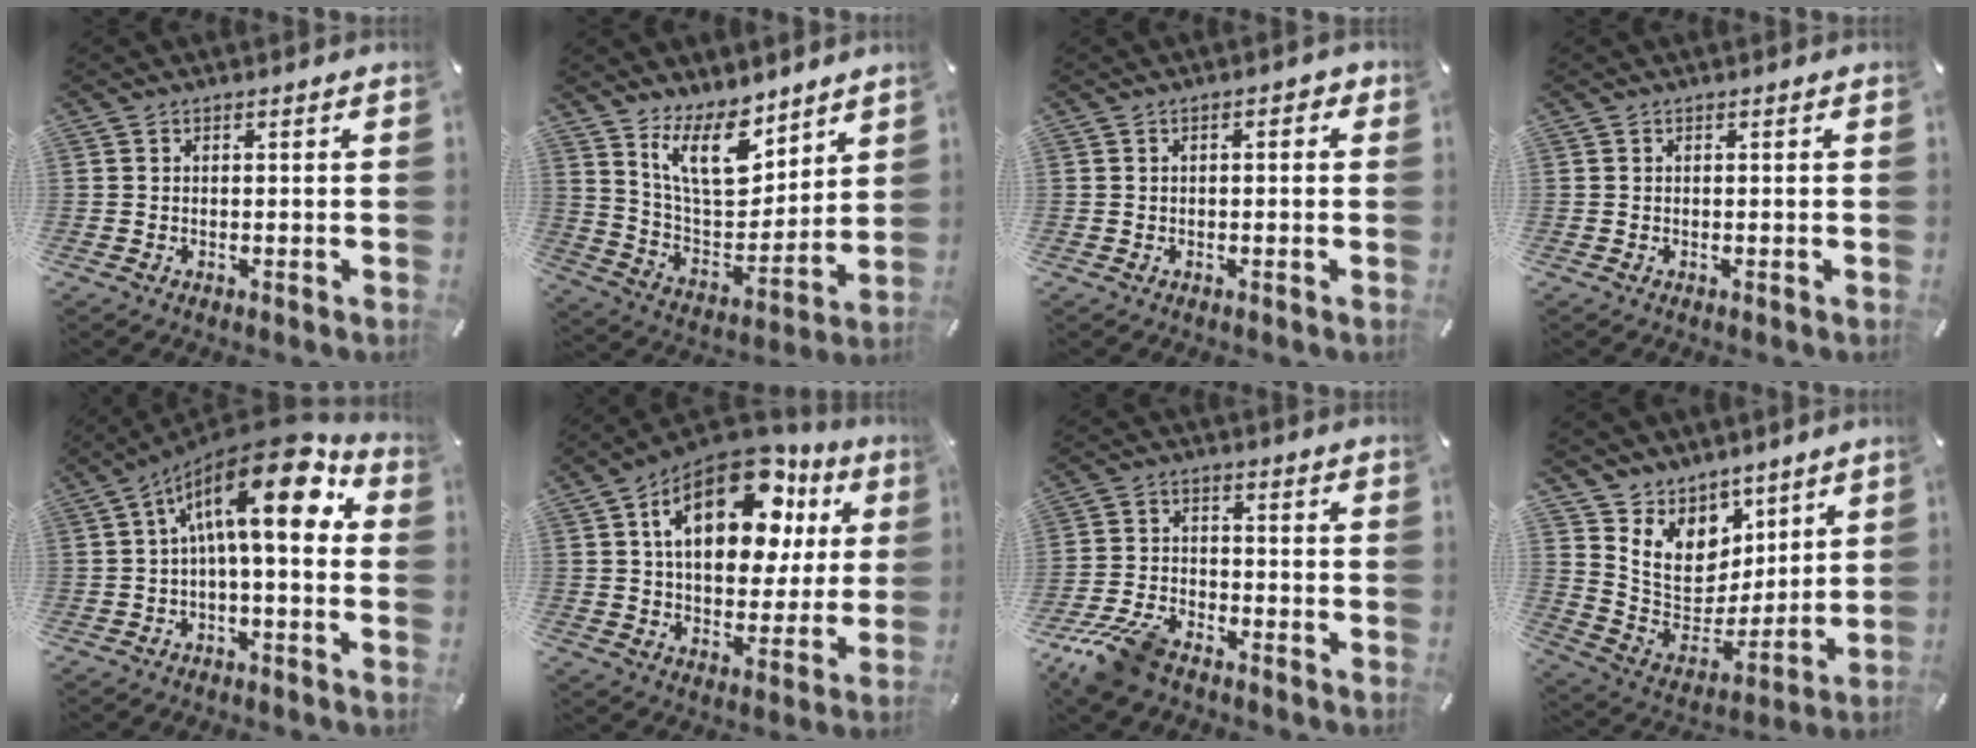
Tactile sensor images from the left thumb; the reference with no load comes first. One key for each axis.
{"total": 16.0, "fx": 10.6, "fy": 7.8, "fz": 9.0, "tx": -0.163, "ty": -0.058, "tz": 0.197}
{"total": 1.8, "fx": -0.2, "fy": 0.8, "fz": 1.6, "tx": -0.021, "ty": 0.003, "tz": -0.007}
{"total": 0.0}
{"total": 18.4, "fx": 5.0, "fy": 6.6, "fz": 16.4, "tx": -0.271, "ty": -0.033, "tz": 0.073}
{"total": 23.3, "fx": 9.9, "fy": 13.1, "fz": 16.6, "tx": -0.273, "ty": -0.045, "tz": 0.162}
{"total": 10.2, "fx": -7.8, "fy": 4.5, "fz": 4.8, "tx": -0.099, "ty": 0.035, "tz": -0.149}
{"total": 11.5, "fx": 5.8, "fy": 9.4, "fz": 3.2, "tx": -0.078, "ty": -0.062, "tz": 0.122}